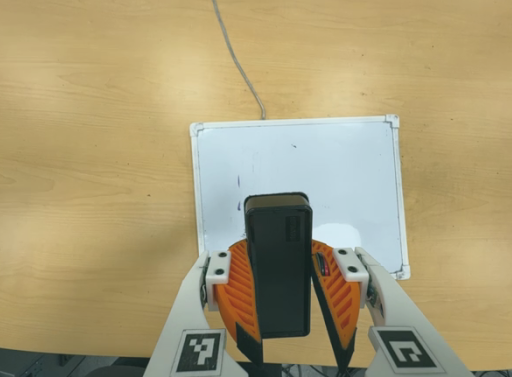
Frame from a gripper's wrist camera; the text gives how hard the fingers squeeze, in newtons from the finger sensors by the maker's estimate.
{"total": 10.5, "left": 10.3, "right": 10.6}